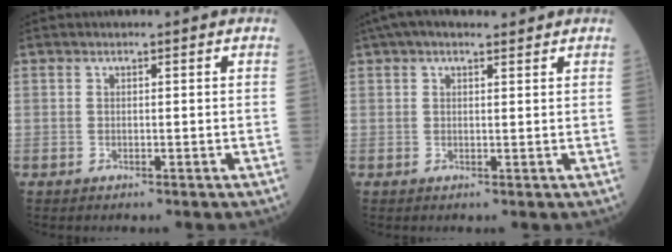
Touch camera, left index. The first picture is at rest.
{"total": 5.6, "force": [4.3, 1.8, 3.1], "torque": [-0.054, 0.037, 0.071]}